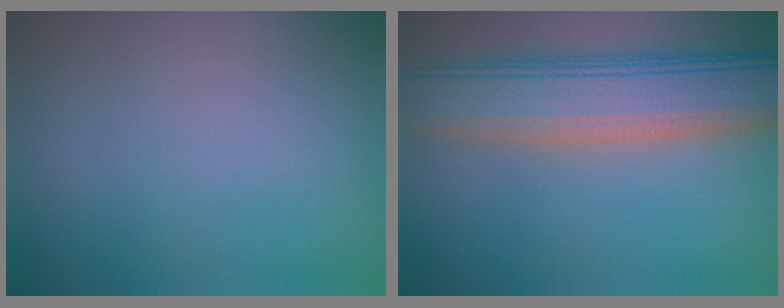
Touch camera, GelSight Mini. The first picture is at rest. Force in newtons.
{"total": 8.0, "press": 7.9, "slide": 0.5}